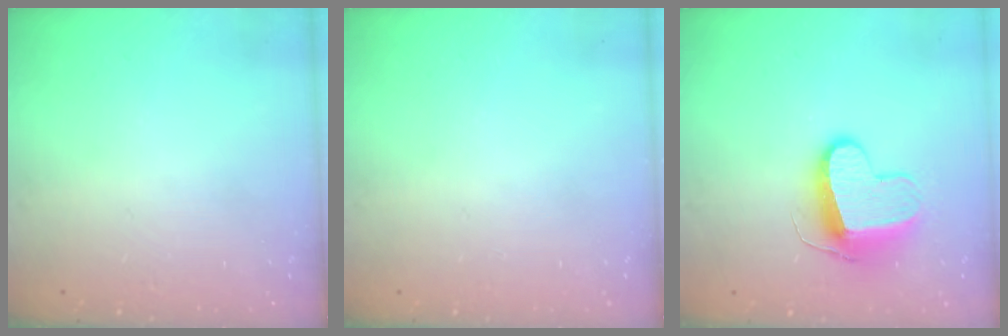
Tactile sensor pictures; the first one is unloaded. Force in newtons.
{"total": 0.0}
{"total": 10.6, "press": 10.6, "slide": 0.4}